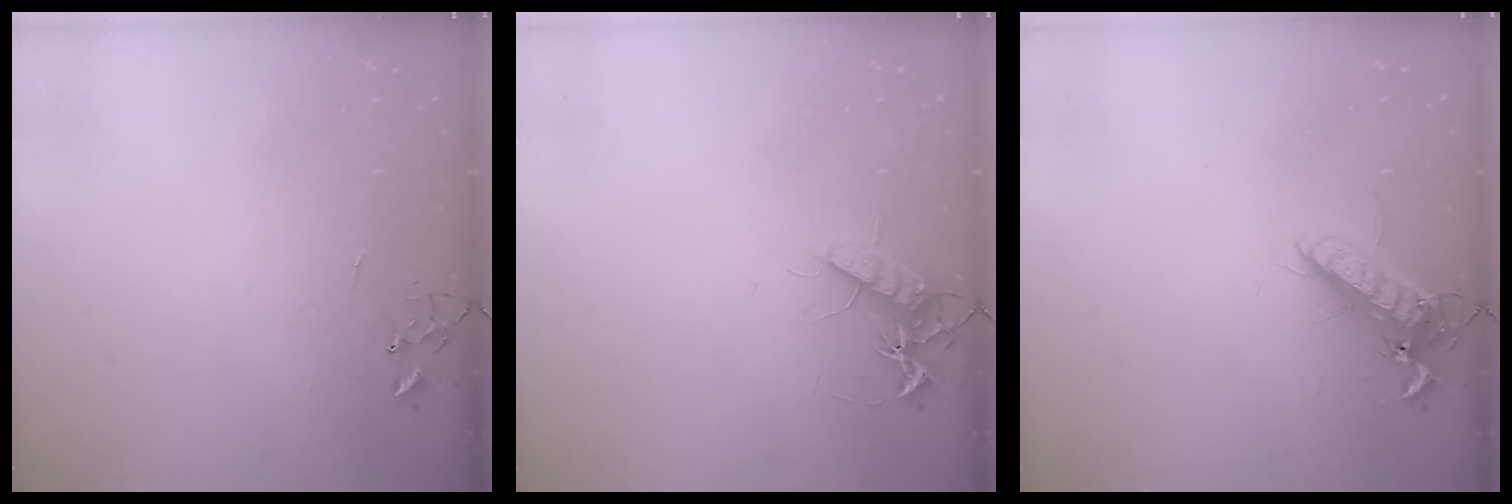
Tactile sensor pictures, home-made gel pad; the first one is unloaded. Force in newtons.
{"total": 10.8, "press": 10.8, "slide": 0.4}
{"total": 12.8, "press": 12.7, "slide": 1.9}